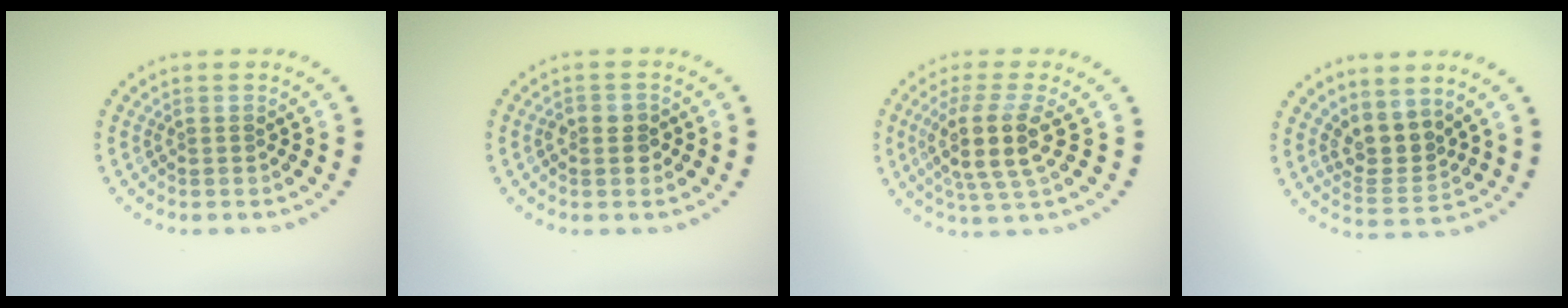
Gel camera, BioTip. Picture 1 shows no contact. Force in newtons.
{"total": 1.9, "press": 1.8, "slide": 0.5}
{"total": 4.4, "press": 3.6, "slide": 2.4}
{"total": 3.0, "press": 2.4, "slide": 1.9}